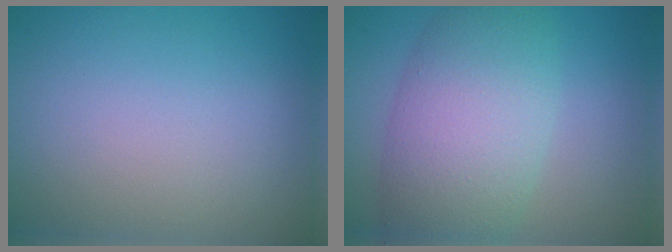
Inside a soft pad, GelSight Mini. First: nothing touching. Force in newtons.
{"total": 8.0, "press": 8.0, "slide": 0.3}